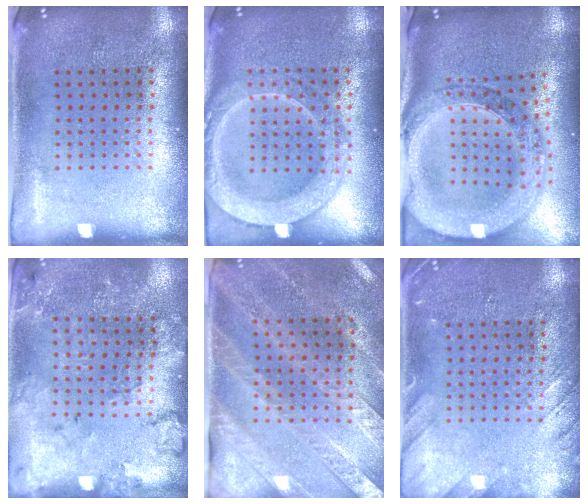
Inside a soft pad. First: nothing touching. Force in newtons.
{"total": 2.2, "press": 2.2, "slide": 0.3}
{"total": 2.9, "press": 2.4, "slide": 1.5}
{"total": 1.8, "press": 1.7, "slide": 0.4}
{"total": 2.7, "press": 2.4, "slide": 1.2}
{"total": 2.1, "press": 2.1, "slide": 0.2}